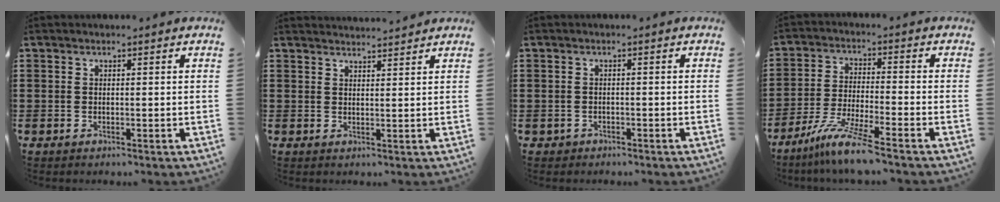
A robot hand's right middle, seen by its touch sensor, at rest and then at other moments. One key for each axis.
{"total": 2.2, "fx": 2.2, "fy": -0.1, "fz": -0.1, "tx": -0.005, "ty": -0.001, "tz": 0.043}
{"total": 0.9, "fx": -0.7, "fy": 0.5, "fz": -0.1, "tx": -0.001, "ty": 0.003, "tz": -0.017}
{"total": 7.8, "fx": -6.2, "fy": 0.0, "fz": 4.8, "tx": -0.100, "ty": -0.014, "tz": -0.119}